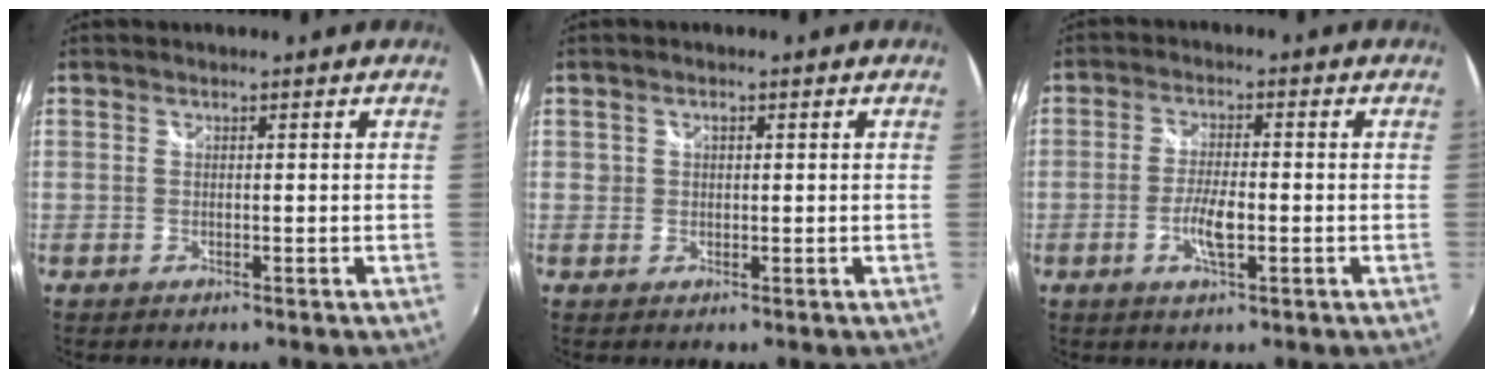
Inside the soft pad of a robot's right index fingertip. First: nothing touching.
{"total": 1.4, "force": [0.3, 1.2, 0.5], "torque": [-0.007, 0.006, 0.006]}
{"total": 5.3, "force": [-1.8, 1.6, 4.8], "torque": [-0.099, -0.002, -0.035]}